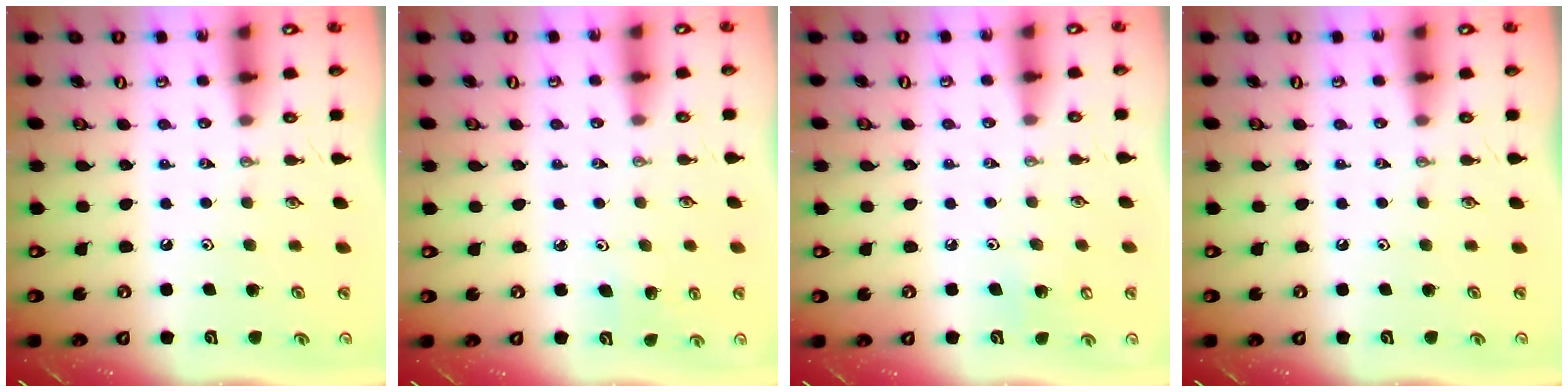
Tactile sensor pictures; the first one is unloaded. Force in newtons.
{"total": 2.8, "press": 2.6, "slide": 1.2}
{"total": 5.3, "press": 5.3, "slide": 0.3}
{"total": 0.0}